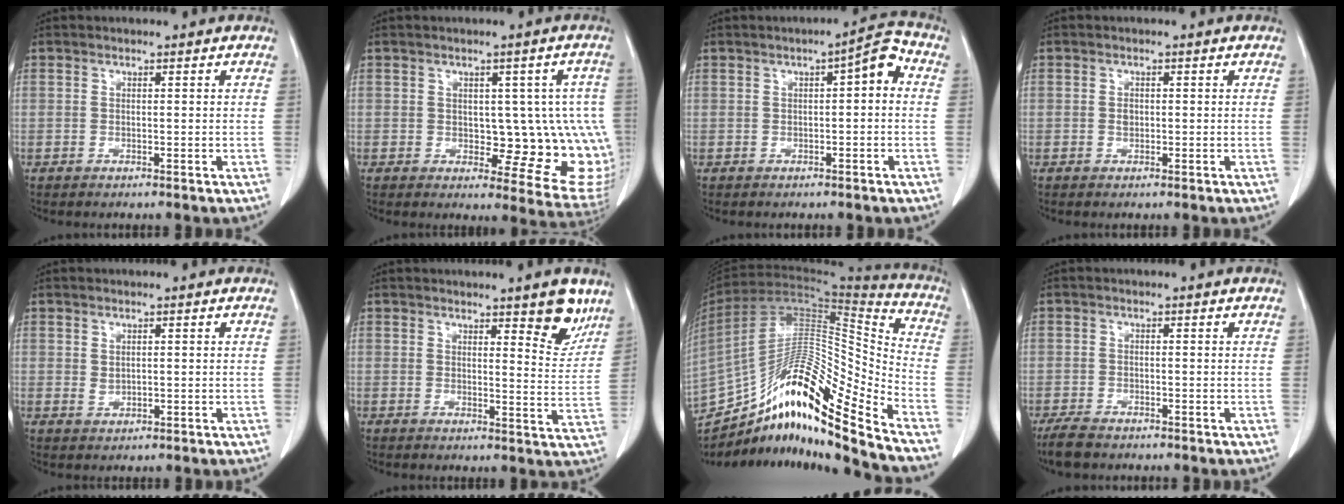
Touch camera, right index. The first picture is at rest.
{"total": 11.9, "force": [-0.6, 5.6, 10.5], "torque": [-0.090, 0.006, 0.008]}
{"total": 4.5, "force": [0.5, 1.1, 4.3], "torque": [-0.057, 0.022, 0.002]}
{"total": 0.9, "force": [-0.2, 0.6, 0.5], "torque": [-0.007, 0.004, -0.001]}
{"total": 1.1, "force": [0.3, 0.7, 0.8], "torque": [-0.014, -0.003, 0.013]}
{"total": 6.2, "force": [4.5, 1.1, 4.1], "torque": [-0.046, -0.020, 0.052]}
{"total": 23.6, "force": [-17.1, 2.1, 16.2], "torque": [-0.296, 0.027, -0.299]}
{"total": 3.6, "force": [-3.0, 1.3, 1.5], "torque": [-0.029, -0.004, -0.048]}